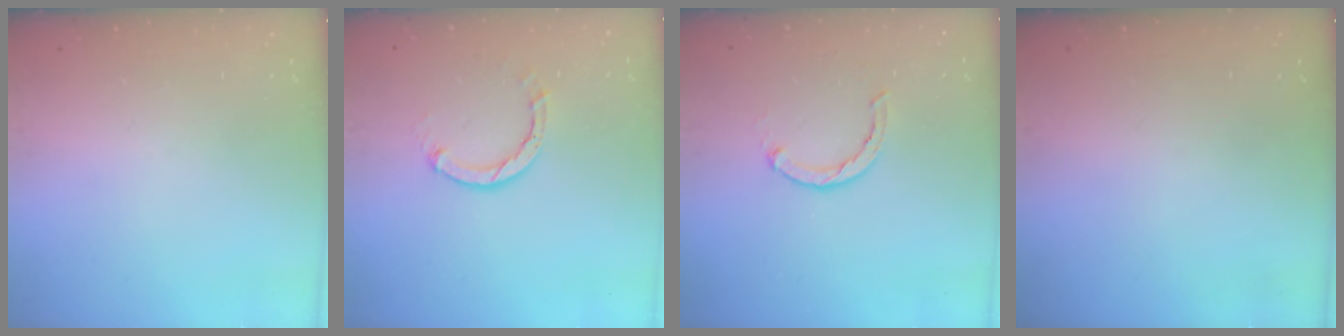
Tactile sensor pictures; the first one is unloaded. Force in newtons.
{"total": 3.5, "press": 3.5, "slide": 0.3}
{"total": 2.4, "press": 2.4, "slide": 0.4}
{"total": 0.0}